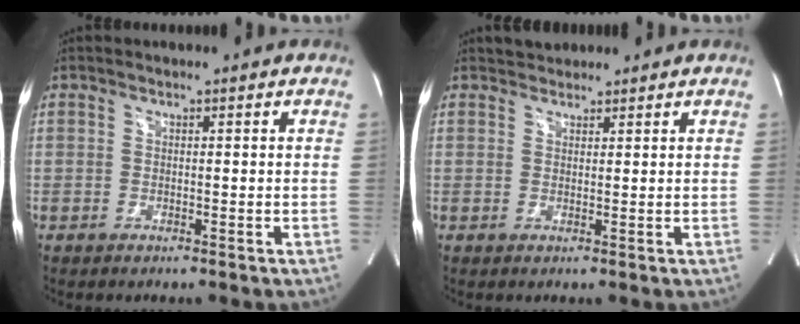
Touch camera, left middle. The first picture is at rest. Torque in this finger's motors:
{"motor_torque": [0.06, -0.01, -0.09, 0.00]}